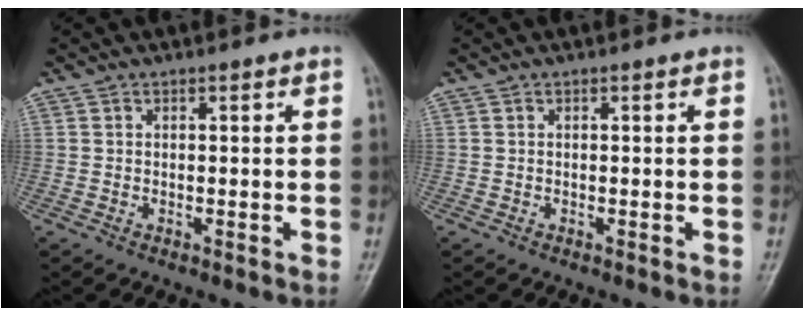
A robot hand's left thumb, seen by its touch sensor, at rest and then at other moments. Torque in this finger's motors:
{"motor_torque": [-0.06, -0.02, -0.14, -0.06, 0.00]}